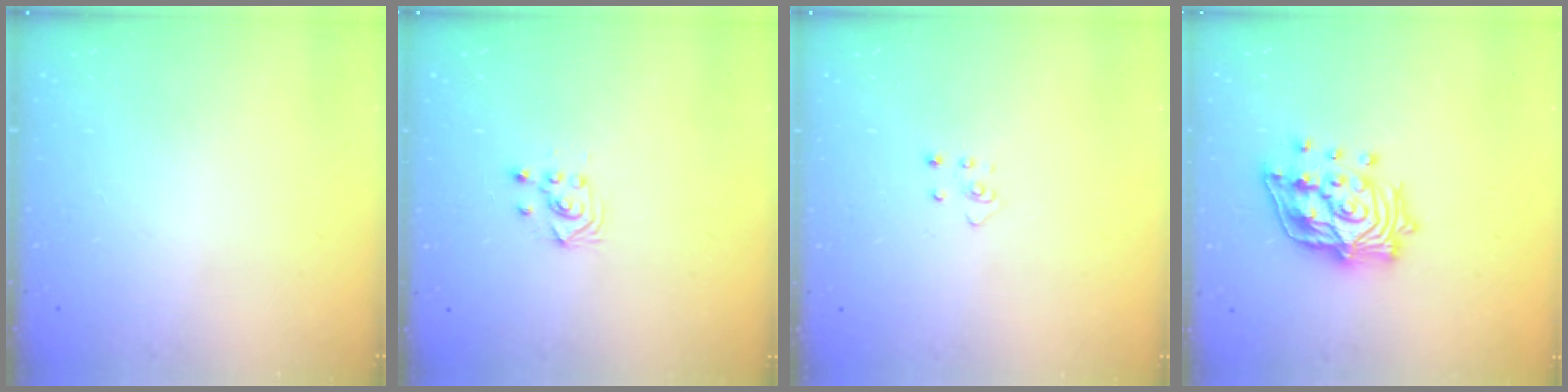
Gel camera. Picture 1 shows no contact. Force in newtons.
{"total": 2.6, "press": 2.6, "slide": 0.3}
{"total": 3.1, "press": 3.1, "slide": 0.2}
{"total": 17.1, "press": 16.9, "slide": 2.5}